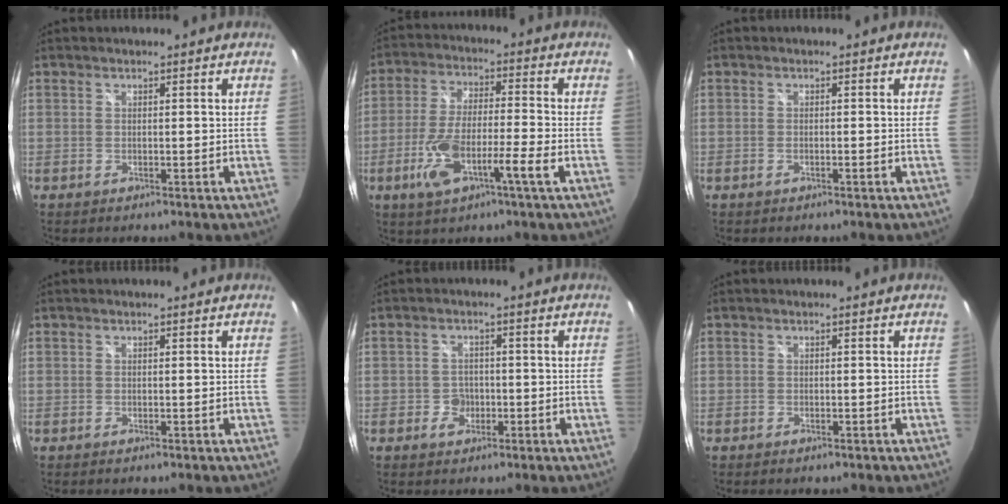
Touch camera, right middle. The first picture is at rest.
{"total": 11.1, "force": [-4.7, 1.5, 9.9], "torque": [-0.207, -0.010, -0.086]}
{"total": 0.8, "force": [-0.6, 0.1, 0.6], "torque": [-0.011, -0.001, -0.012]}
{"total": 0.0}
{"total": 3.1, "force": [-1.2, 2.7, 0.7], "torque": [-0.015, 0.005, -0.019]}
{"total": 1.1, "force": [-0.8, 0.6, 0.5], "torque": [-0.010, -0.004, -0.013]}